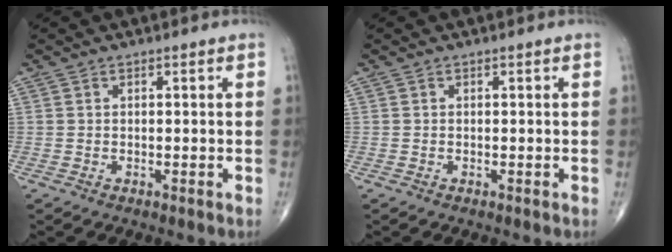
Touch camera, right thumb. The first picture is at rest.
{"total": 0.0}